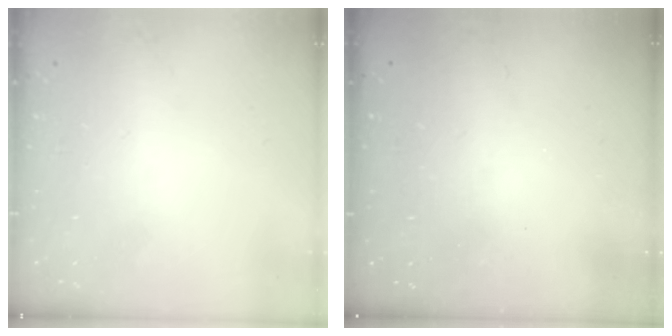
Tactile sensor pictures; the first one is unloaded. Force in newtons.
{"total": 3.2, "press": 3.2, "slide": 0.1}